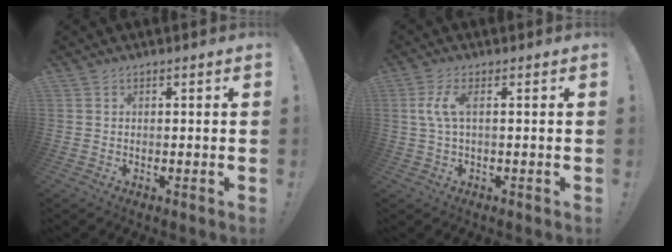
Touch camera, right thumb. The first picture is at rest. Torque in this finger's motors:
{"motor_torque": [0.33, 0.45, 0.69, 0.07, 0.00]}